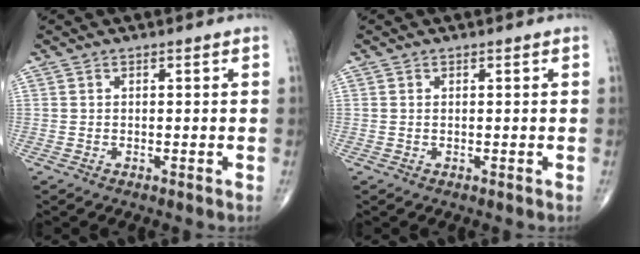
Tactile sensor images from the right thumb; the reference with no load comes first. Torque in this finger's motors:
{"motor_torque": [0.13, 0.03, -0.07, -0.14, -0.01]}